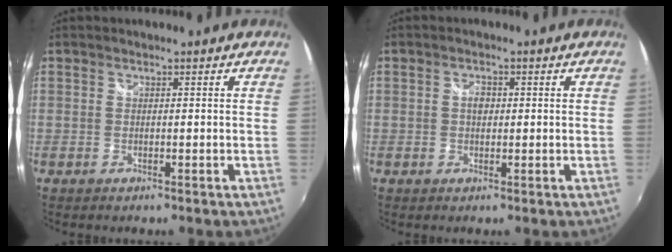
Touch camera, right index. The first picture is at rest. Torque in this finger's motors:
{"motor_torque": [0.83, 0.06, 0.21, 0.06]}